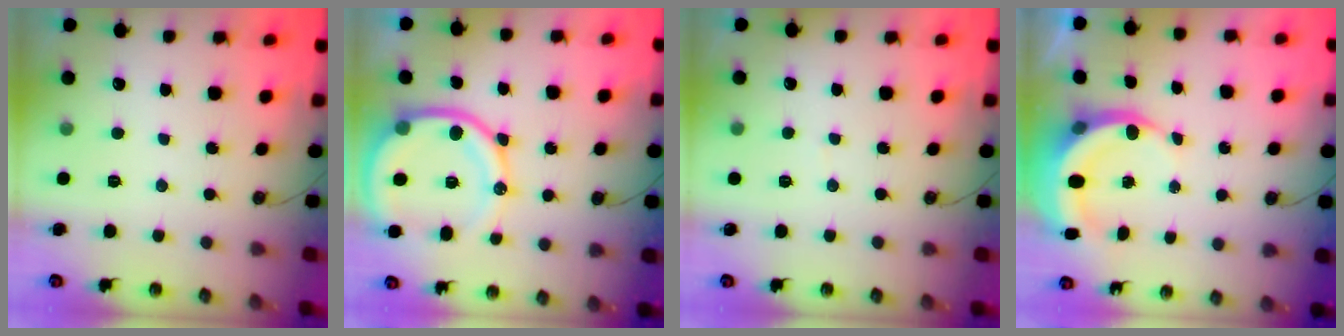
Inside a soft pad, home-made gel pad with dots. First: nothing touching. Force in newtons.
{"total": 15.9, "press": 15.8, "slide": 1.7}
{"total": 1.9, "press": 1.9, "slide": 0.2}
{"total": 7.0, "press": 6.9, "slide": 0.9}